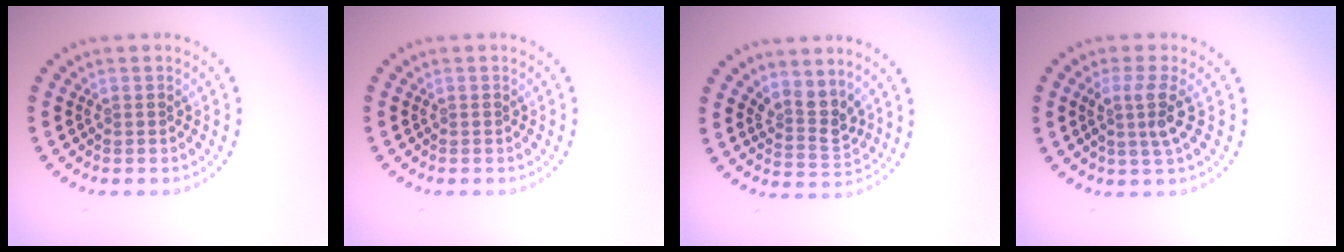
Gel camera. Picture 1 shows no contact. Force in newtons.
{"total": 0.0}
{"total": 2.7, "press": 2.0, "slide": 1.8}
{"total": 2.8, "press": 2.1, "slide": 1.8}